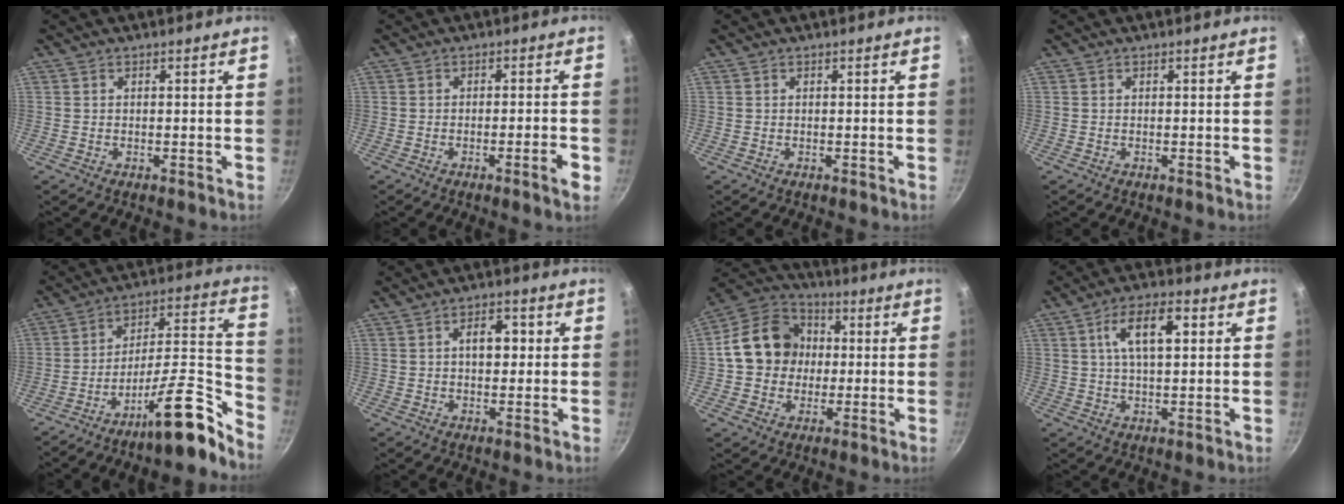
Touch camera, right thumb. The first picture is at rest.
{"total": 3.9, "force": [-1.6, 0.4, 3.5], "torque": [-0.044, 0.011, -0.022]}
{"total": 0.0}
{"total": 0.0}
{"total": 16.3, "force": [-11.7, 3.2, 10.8], "torque": [-0.131, 0.119, -0.208]}
{"total": 5.5, "force": [0.7, 3.4, 4.2], "torque": [-0.037, 0.009, 0.006]}
{"total": 14.8, "force": [0.7, 12.7, 7.6], "torque": [-0.094, 0.028, -0.005]}
{"total": 9.6, "force": [2.7, 4.3, 8.2], "torque": [-0.124, 0.010, 0.041]}